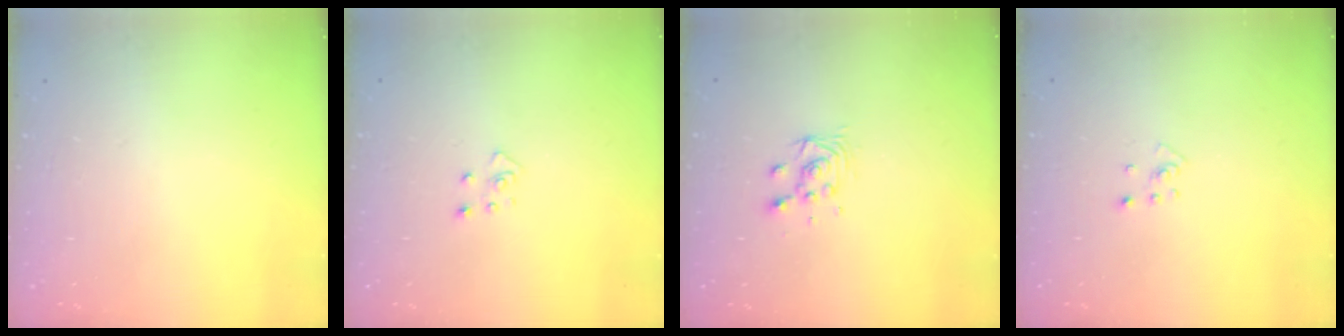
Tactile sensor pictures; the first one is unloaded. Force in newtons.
{"total": 3.3, "press": 3.3, "slide": 0.3}
{"total": 4.0, "press": 4.0, "slide": 0.2}
{"total": 2.5, "press": 2.4, "slide": 0.5}